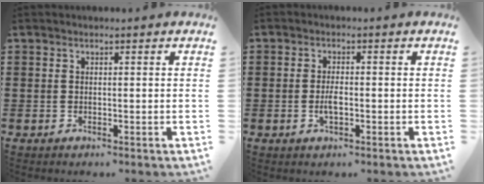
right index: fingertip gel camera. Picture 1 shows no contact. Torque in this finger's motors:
{"motor_torque": [1.88, 0.26, 0.33, 0.04]}